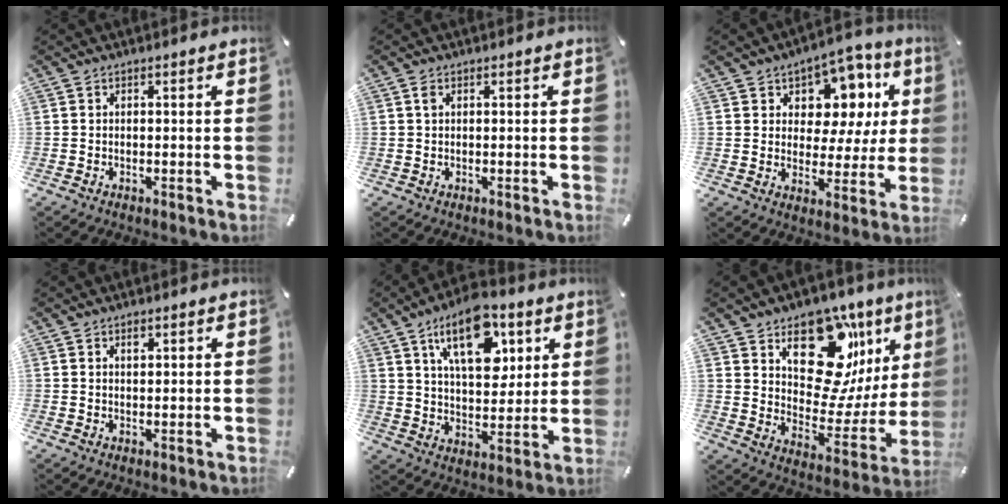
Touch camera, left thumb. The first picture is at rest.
{"total": 0.9, "force": [0.3, 0.5, 0.6], "torque": [-0.013, 0.004, 0.004]}
{"total": 11.0, "force": [5.3, 8.4, 4.9], "torque": [-0.065, -0.041, 0.094]}
{"total": 1.4, "force": [0.8, 0.8, 0.8], "torque": [-0.010, -0.003, 0.012]}
{"total": 16.5, "force": [8.5, 8.9, 11.1], "torque": [-0.169, -0.023, 0.145]}
{"total": 18.6, "force": [9.2, 12.5, 10.2], "torque": [-0.113, -0.083, 0.159]}